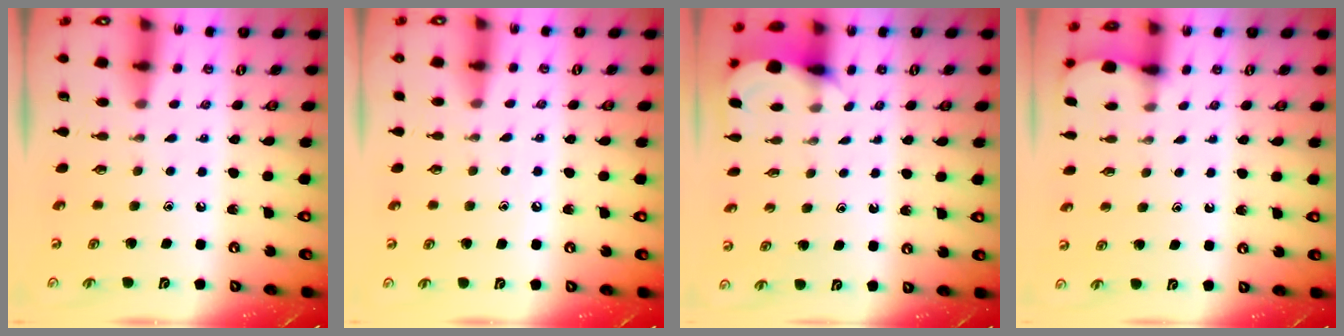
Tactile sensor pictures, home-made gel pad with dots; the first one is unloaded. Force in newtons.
{"total": 5.3, "press": 5.2, "slide": 0.7}
{"total": 4.2, "press": 4.2, "slide": 0.4}
{"total": 2.1, "press": 2.1, "slide": 0.2}